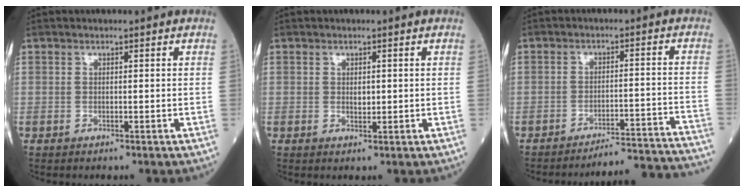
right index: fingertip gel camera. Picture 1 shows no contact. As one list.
[{"total": 1.1, "force": [0.2, 0.6, 0.9], "torque": [-0.014, -0.002, 0.005]}, {"total": 16.4, "force": [-16.1, -2.3, 2.1], "torque": [0.002, -0.004, -0.202]}]